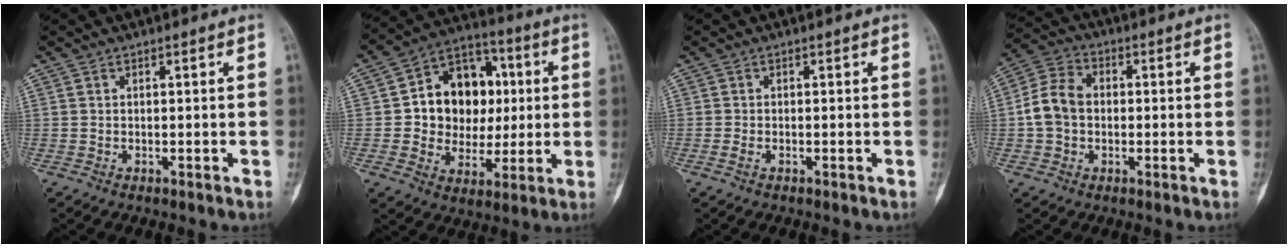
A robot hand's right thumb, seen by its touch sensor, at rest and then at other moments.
{"total": 16.7, "force": [1.7, 13.4, 9.8], "torque": [-0.086, 0.023, 0.031]}
{"total": 1.1, "force": [-0.4, 0.7, 0.8], "torque": [-0.014, -0.001, -0.011]}
{"total": 8.4, "force": [-0.4, 6.6, 5.2], "torque": [-0.088, 0.026, -0.016]}